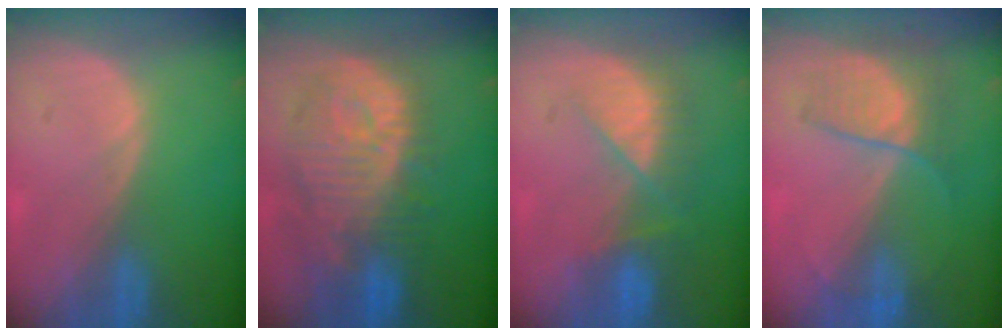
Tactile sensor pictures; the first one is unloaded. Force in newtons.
{"total": 12.2, "press": 11.0, "slide": 5.2}
{"total": 7.5, "press": 6.7, "slide": 3.4}
{"total": 7.0, "press": 6.0, "slide": 3.7}